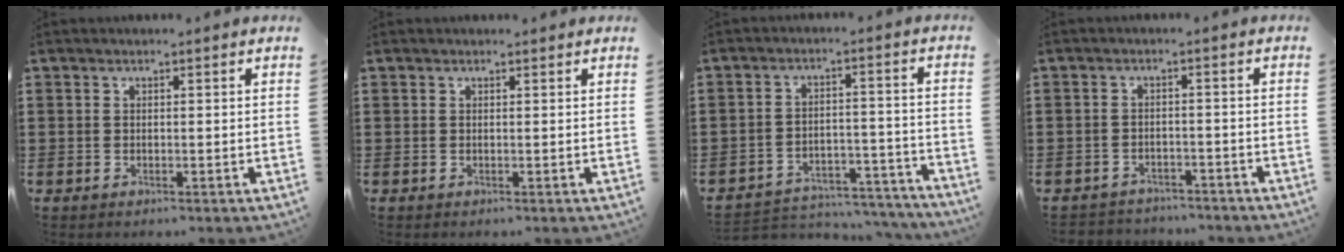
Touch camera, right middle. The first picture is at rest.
{"total": 0.0}
{"total": 4.3, "force": [-4.1, 0.8, 0.6], "torque": [-0.023, 0.002, -0.089]}
{"total": 2.5, "force": [-2.5, 0.4, -0.2], "torque": [-0.005, -0.002, -0.055]}